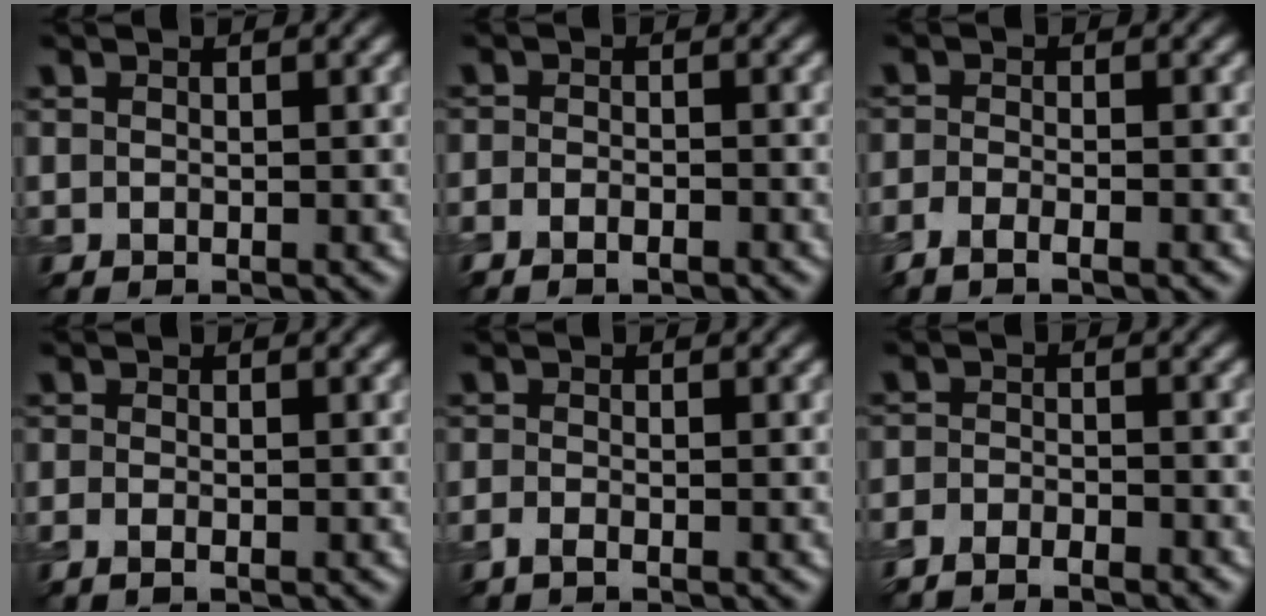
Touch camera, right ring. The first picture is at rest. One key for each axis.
{"total": 2.0, "fx": -1.7, "fy": 0.5, "fz": 0.8, "tx": -0.020, "ty": -0.003, "tz": -0.035}
{"total": 2.3, "fx": -1.7, "fy": 0.3, "fz": 1.4, "tx": -0.032, "ty": -0.002, "tz": -0.034}
{"total": 0.9, "fx": -0.5, "fy": 0.1, "fz": 0.7, "tx": -0.016, "ty": -0.003, "tz": -0.012}
{"total": 0.8, "fx": -0.6, "fy": 0.0, "fz": 0.5, "tx": -0.012, "ty": -0.003, "tz": -0.017}
{"total": 2.8, "fx": -2.7, "fy": 0.3, "fz": 0.4, "tx": -0.011, "ty": -0.003, "tz": -0.055}